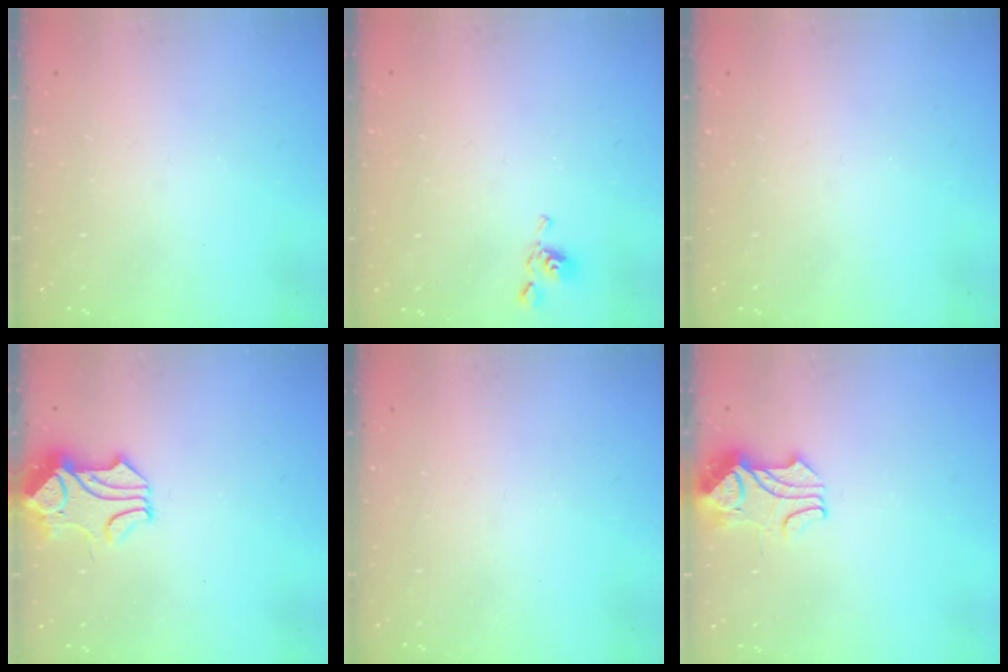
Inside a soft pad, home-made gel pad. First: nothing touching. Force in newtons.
{"total": 5.7, "press": 5.7, "slide": 0.0}
{"total": 0.0}
{"total": 0.9, "press": 0.2, "slide": 0.9}
{"total": 0.0}
{"total": 2.3, "press": 2.1, "slide": 0.8}